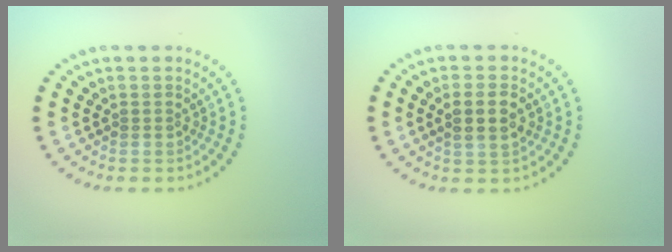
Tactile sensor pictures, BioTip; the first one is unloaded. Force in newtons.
{"total": 2.8, "press": 2.7, "slide": 0.7}